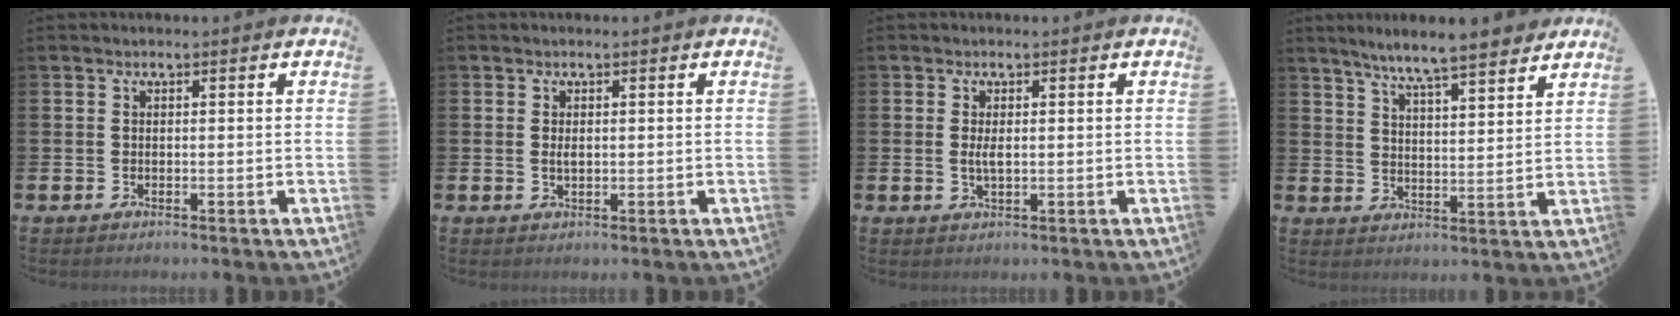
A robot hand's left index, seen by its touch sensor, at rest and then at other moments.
{"total": 1.0, "force": [0.2, 0.4, 0.9], "torque": [-0.015, 0.002, 0.001]}
{"total": 1.8, "force": [0.2, 0.6, 1.7], "torque": [-0.029, 0.001, 0.001]}
{"total": 7.5, "force": [7.0, 0.4, 2.6], "torque": [-0.071, -0.037, 0.122]}